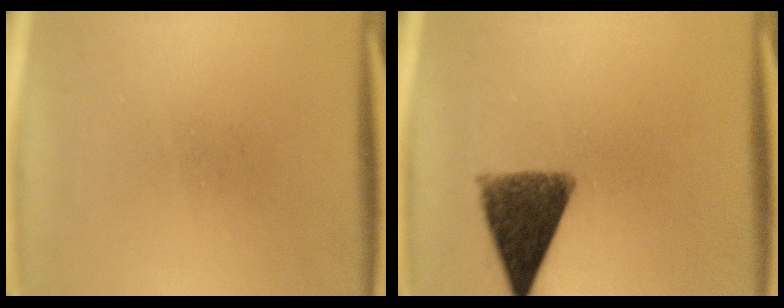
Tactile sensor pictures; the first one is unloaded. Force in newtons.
{"total": 10.1}